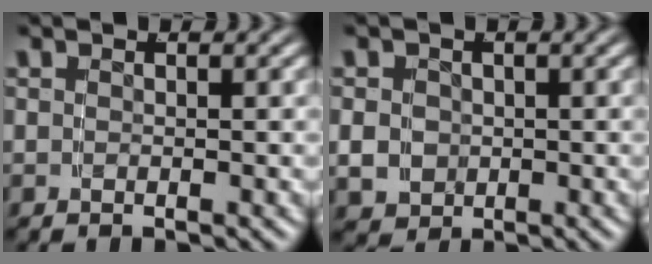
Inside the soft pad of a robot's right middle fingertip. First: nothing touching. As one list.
[{"total": 2.8, "force": [-0.1, 2.6, 1.0], "torque": [-0.024, -0.012, 0.005]}]